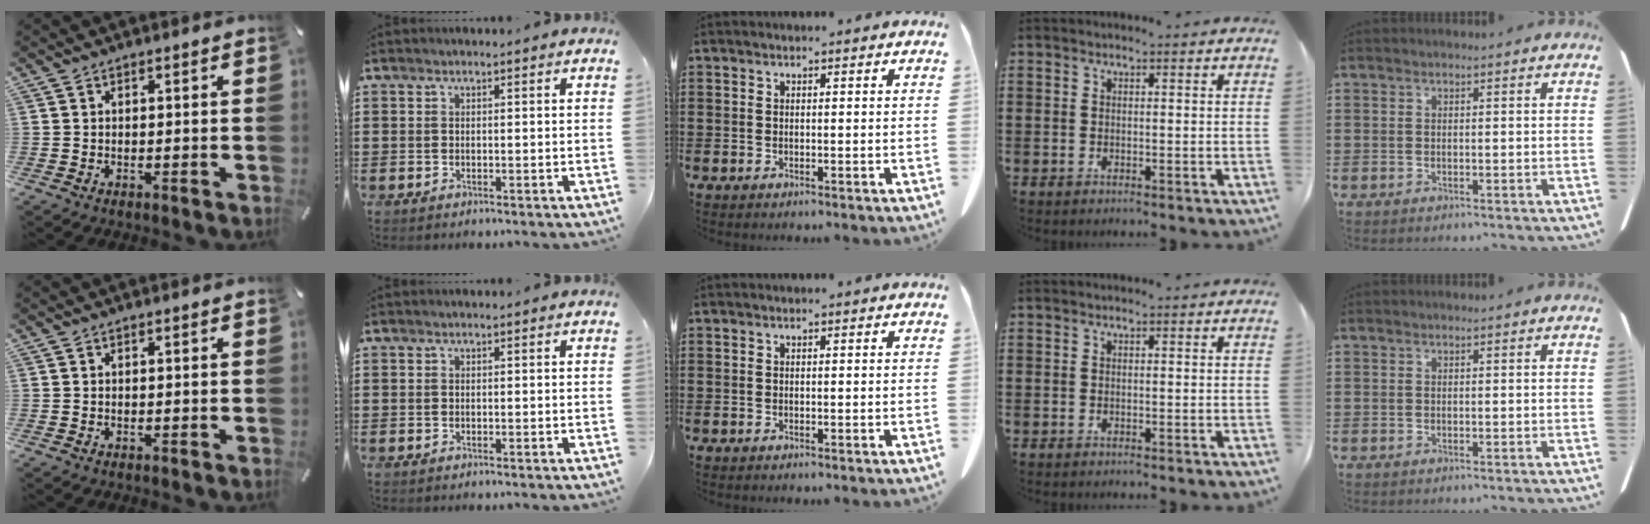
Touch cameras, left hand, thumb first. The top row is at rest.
{}